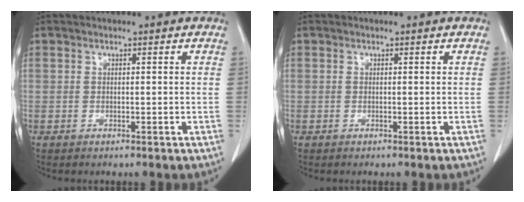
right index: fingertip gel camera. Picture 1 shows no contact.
{"total": 0.0}